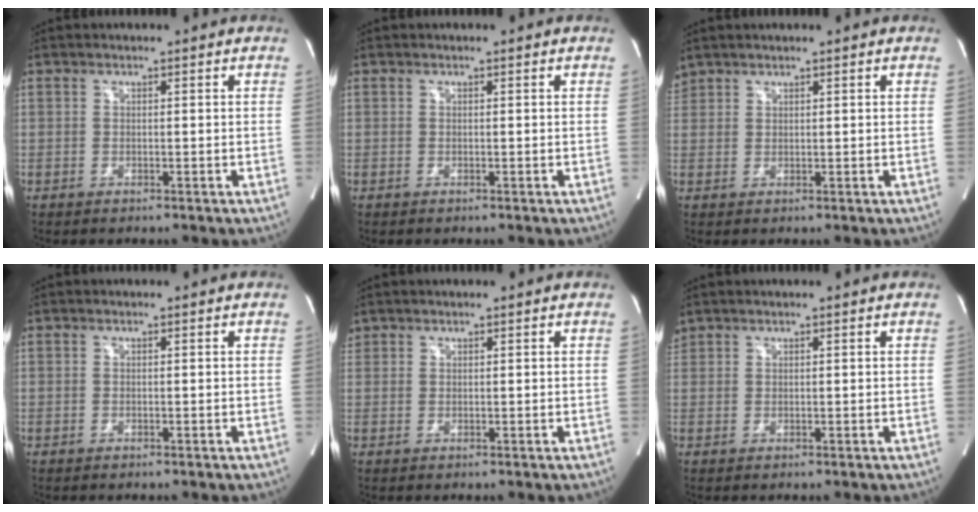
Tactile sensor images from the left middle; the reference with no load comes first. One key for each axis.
{"total": 0.0}
{"total": 2.2, "fx": 2.0, "fy": 0.9, "fz": 0.1, "tx": -0.010, "ty": 0.017, "tz": 0.043}
{"total": 0.0}
{"total": 1.2, "fx": 1.0, "fy": 0.7, "fz": 0.0, "tx": 0.004, "ty": 0.011, "tz": 0.017}
{"total": 1.4, "fx": 1.2, "fy": 0.6, "fz": 0.1, "tx": -0.008, "ty": 0.017, "tz": 0.027}